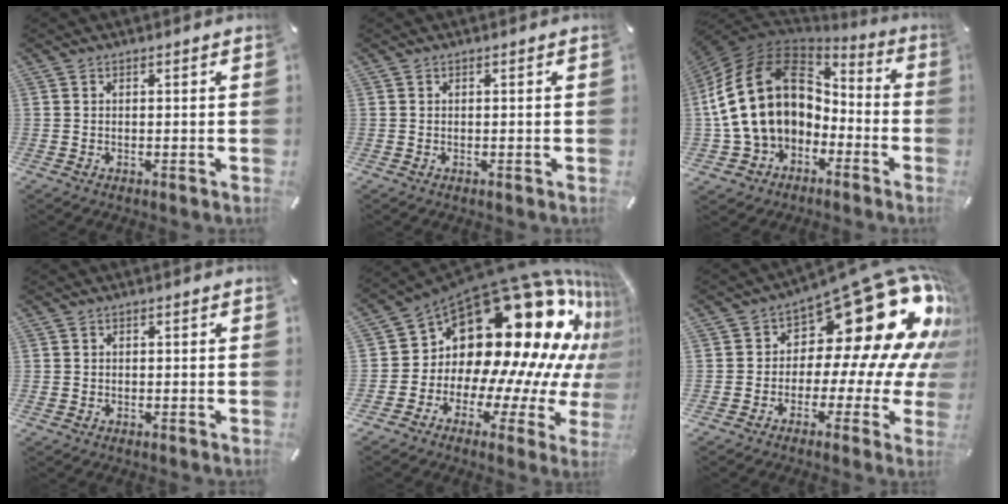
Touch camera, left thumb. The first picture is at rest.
{"total": 0.0}
{"total": 20.5, "force": [2.2, 15.5, 13.3], "torque": [-0.286, 0.010, 0.040]}
{"total": 0.7, "force": [-0.2, 0.7, 0.1], "torque": [0.000, 0.006, -0.006]}
{"total": 26.6, "force": [12.6, 14.8, 18.1], "torque": [-0.244, -0.177, 0.253]}
{"total": 25.3, "force": [10.8, 12.3, 19.2], "torque": [-0.271, -0.099, 0.196]}